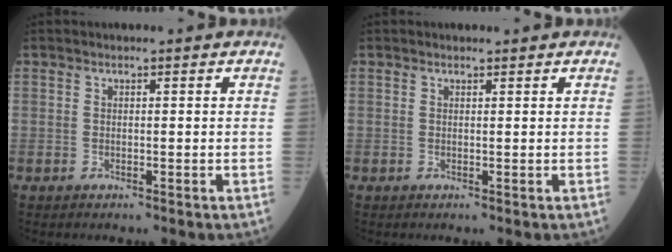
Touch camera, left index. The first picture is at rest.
{"total": 0.0}